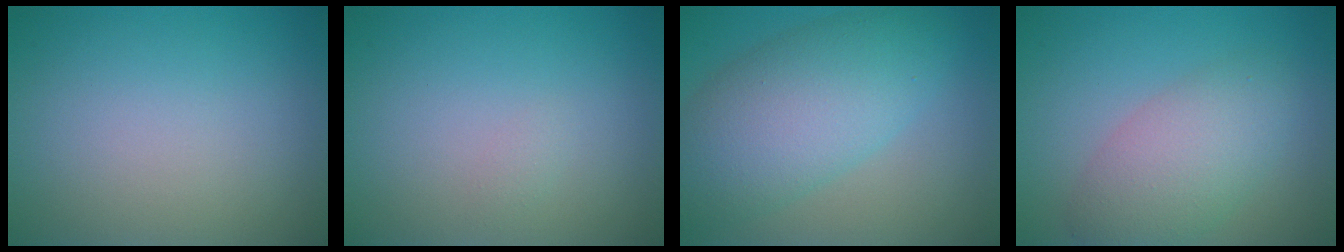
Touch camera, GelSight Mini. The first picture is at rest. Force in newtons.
{"total": 0.5, "press": 0.5, "slide": 0.0}
{"total": 8.1, "press": 8.1, "slide": 0.3}
{"total": 5.0, "press": 5.0, "slide": 0.3}